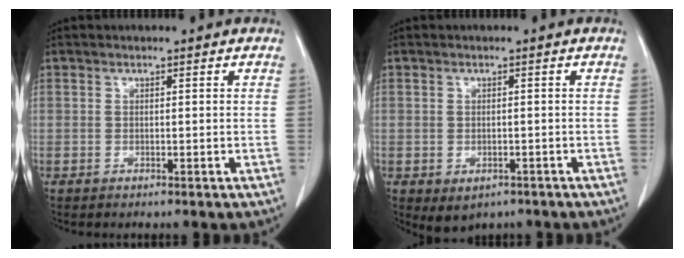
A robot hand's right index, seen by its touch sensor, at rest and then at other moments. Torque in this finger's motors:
{"motor_torque": [0.55, -0.48, 0.07, 0.01]}